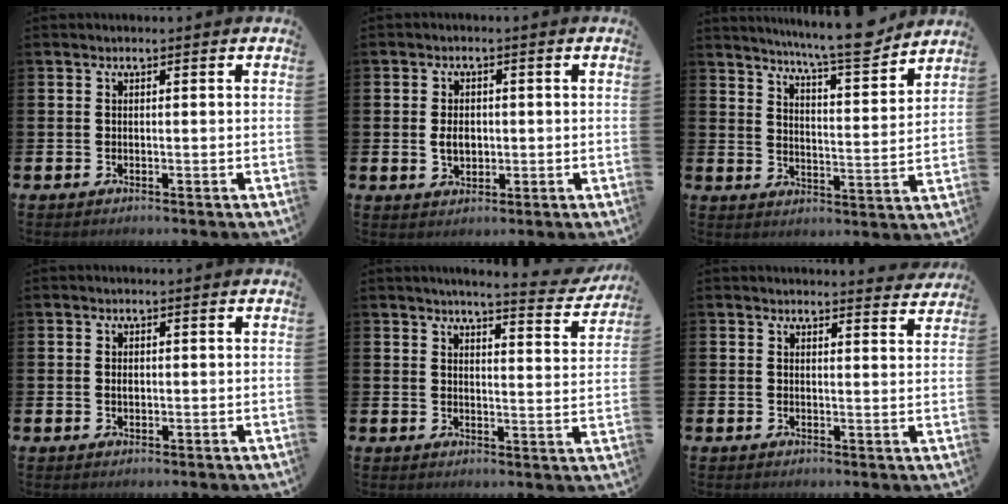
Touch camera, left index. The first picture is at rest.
{"total": 3.1, "force": [0.0, 2.2, 2.2], "torque": [-0.024, 0.000, -0.006]}
{"total": 9.0, "force": [8.3, 0.3, 3.6], "torque": [-0.070, -0.053, 0.142]}
{"total": 0.8, "force": [0.1, 0.5, 0.7], "torque": [-0.010, 0.003, 0.000]}
{"total": 4.6, "force": [4.4, 0.0, 1.3], "torque": [-0.025, -0.033, 0.071]}
{"total": 2.6, "force": [2.6, 0.1, -0.1], "torque": [0.009, -0.020, 0.045]}